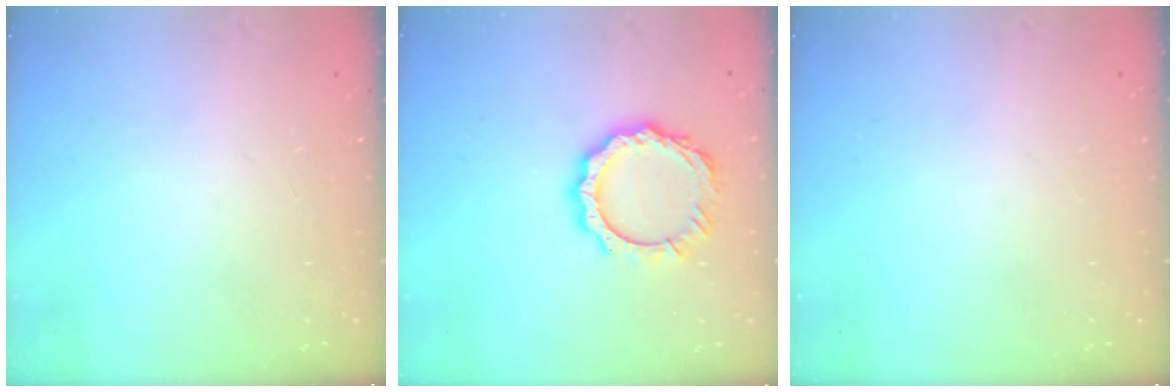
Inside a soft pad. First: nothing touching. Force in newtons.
{"total": 12.1, "press": 12.1, "slide": 1.0}
{"total": 0.0}